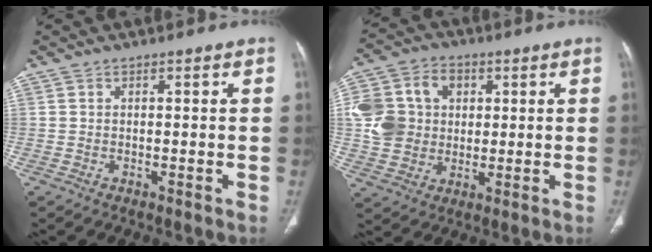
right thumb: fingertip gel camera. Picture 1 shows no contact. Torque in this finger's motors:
{"motor_torque": [0.10, 0.14, 0.35, 0.31, 0.06]}